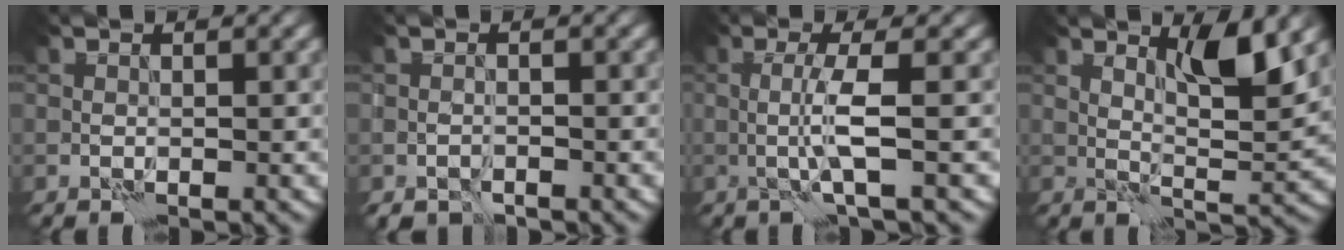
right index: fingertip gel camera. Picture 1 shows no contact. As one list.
[{"total": 1.1, "force": [-1.0, 0.4, 0.0], "torque": [-0.001, -0.001, -0.020]}, {"total": 2.5, "force": [0.5, -0.7, 2.3], "torque": [-0.048, -0.003, 0.010]}, {"total": 4.2, "force": [2.9, 0.0, 2.9], "torque": [-0.053, -0.008, 0.055]}]